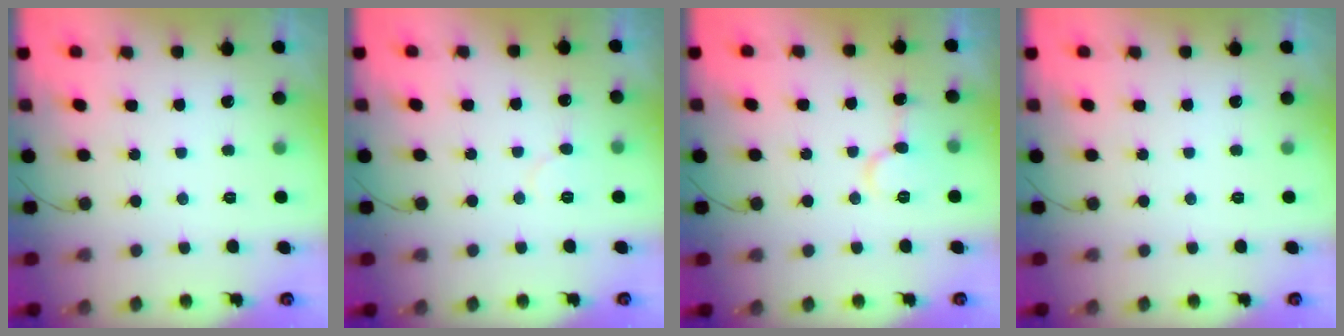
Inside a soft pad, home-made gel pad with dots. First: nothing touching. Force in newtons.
{"total": 4.4, "press": 4.3, "slide": 0.5}
{"total": 8.7, "press": 8.6, "slide": 1.0}
{"total": 0.0}